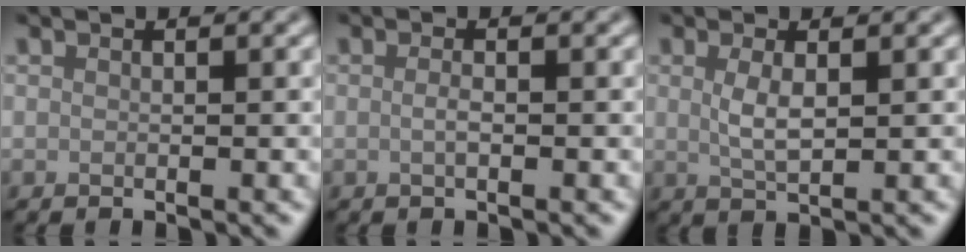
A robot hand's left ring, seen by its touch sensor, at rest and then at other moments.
{"total": 0.9, "force": [-0.1, 0.2, 0.9], "torque": [-0.017, -0.002, -0.002]}
{"total": 2.1, "force": [0.4, 0.7, 2.0], "torque": [-0.042, -0.002, 0.011]}